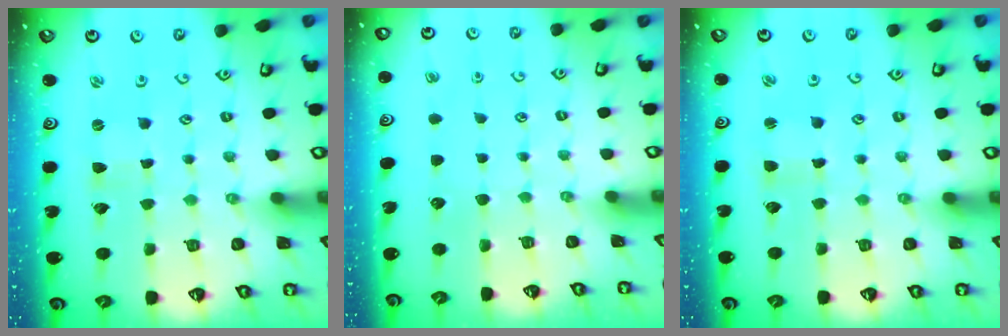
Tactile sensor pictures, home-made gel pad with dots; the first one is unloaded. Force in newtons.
{"total": 0.0}
{"total": 1.4, "press": 1.3, "slide": 0.3}